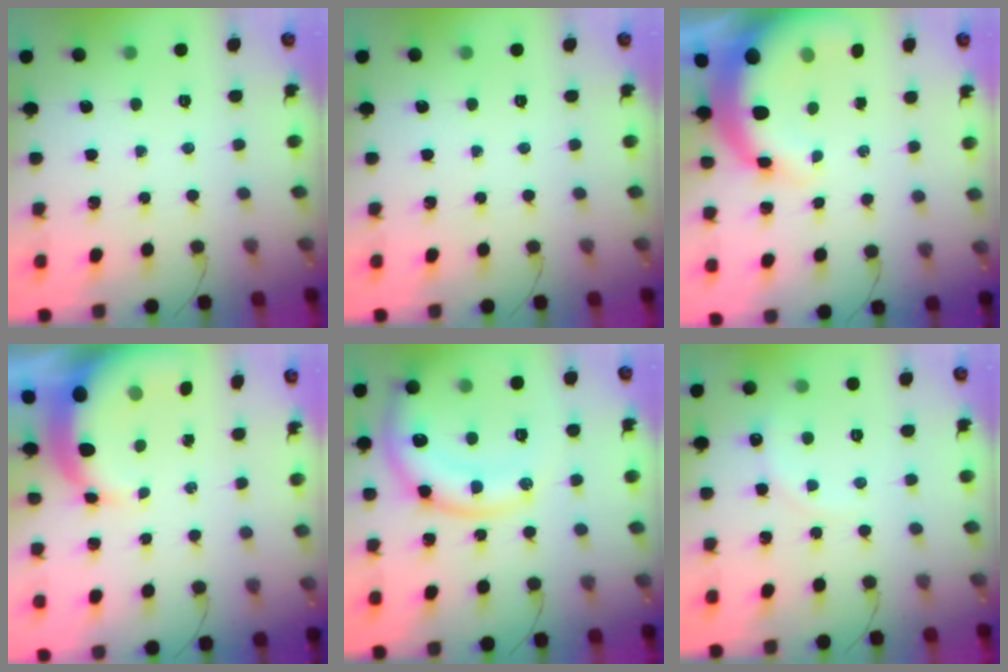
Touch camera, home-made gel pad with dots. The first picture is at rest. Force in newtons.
{"total": 0.0}
{"total": 10.4, "press": 10.2, "slide": 2.0}
{"total": 9.2, "press": 9.0, "slide": 1.7}
{"total": 17.6, "press": 17.4, "slide": 2.3}
{"total": 6.7, "press": 6.6, "slide": 1.4}